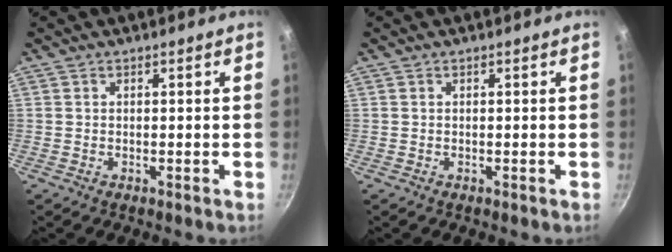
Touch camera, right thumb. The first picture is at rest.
{"total": 0.0}